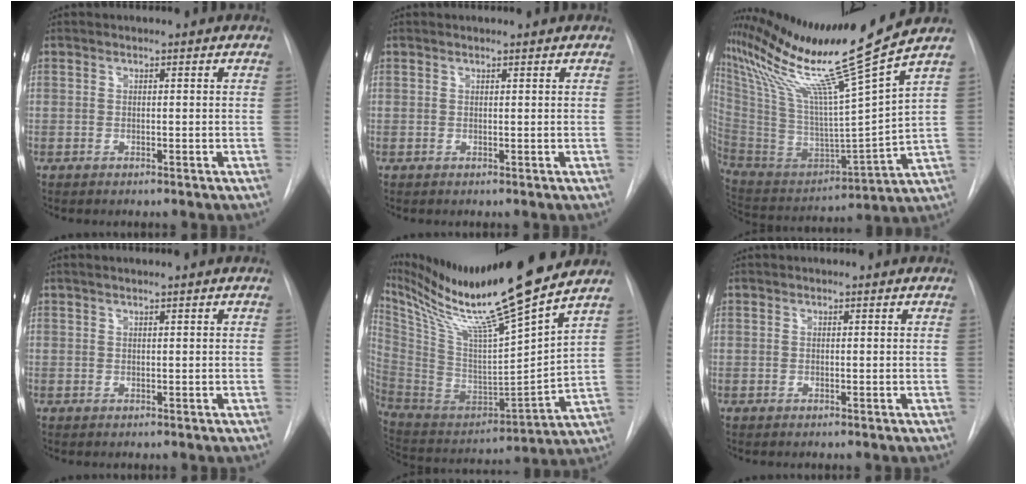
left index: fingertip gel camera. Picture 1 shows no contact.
{"total": 1.0, "force": [1.0, -0.2, 0.1], "torque": [-0.010, 0.004, 0.016]}
{"total": 22.4, "force": [17.4, -3.9, 13.6], "torque": [-0.240, -0.062, 0.308]}
{"total": 0.7, "force": [0.5, 0.0, 0.6], "torque": [-0.010, 0.008, 0.012]}
{"total": 23.7, "force": [18.8, -1.3, 14.4], "torque": [-0.258, -0.035, 0.328]}
{"total": 0.0}